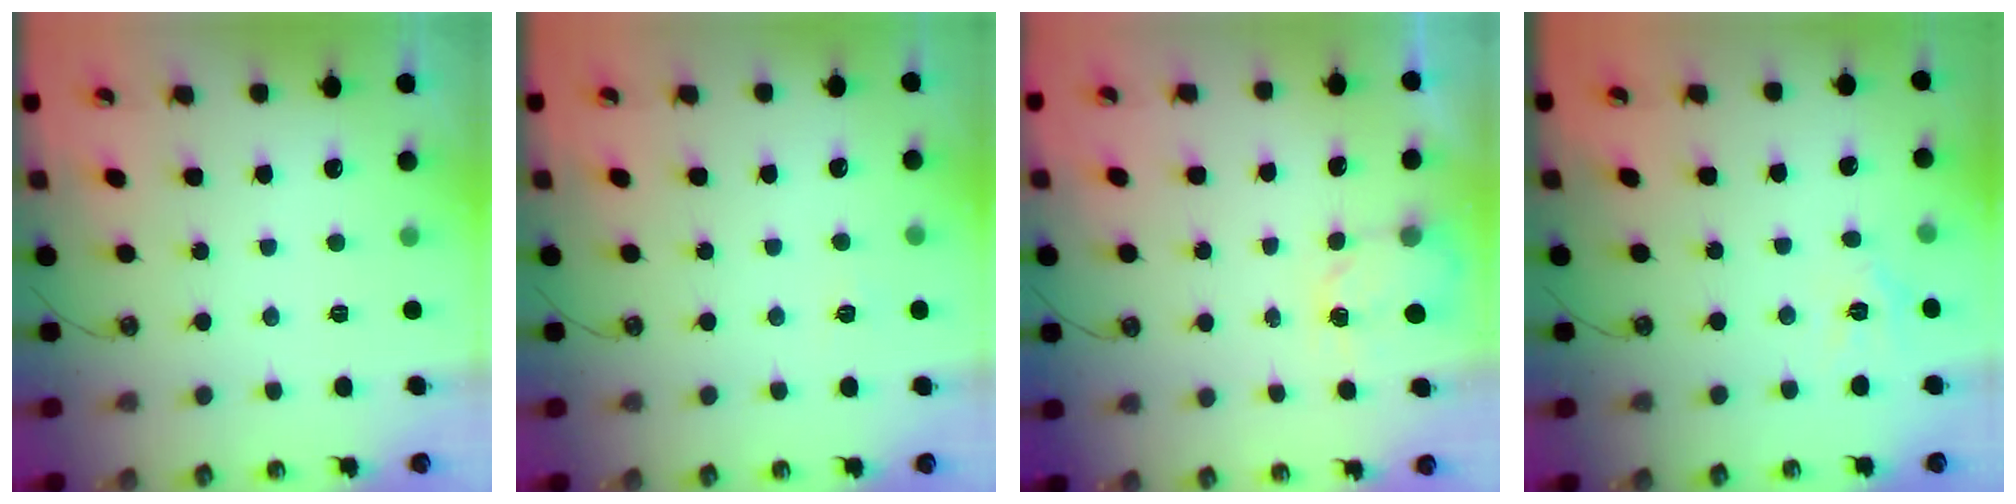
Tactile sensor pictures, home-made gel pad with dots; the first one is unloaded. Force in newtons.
{"total": 2.7, "press": 2.6, "slide": 0.3}
{"total": 2.7, "press": 2.7, "slide": 0.4}
{"total": 4.7, "press": 4.7, "slide": 0.4}